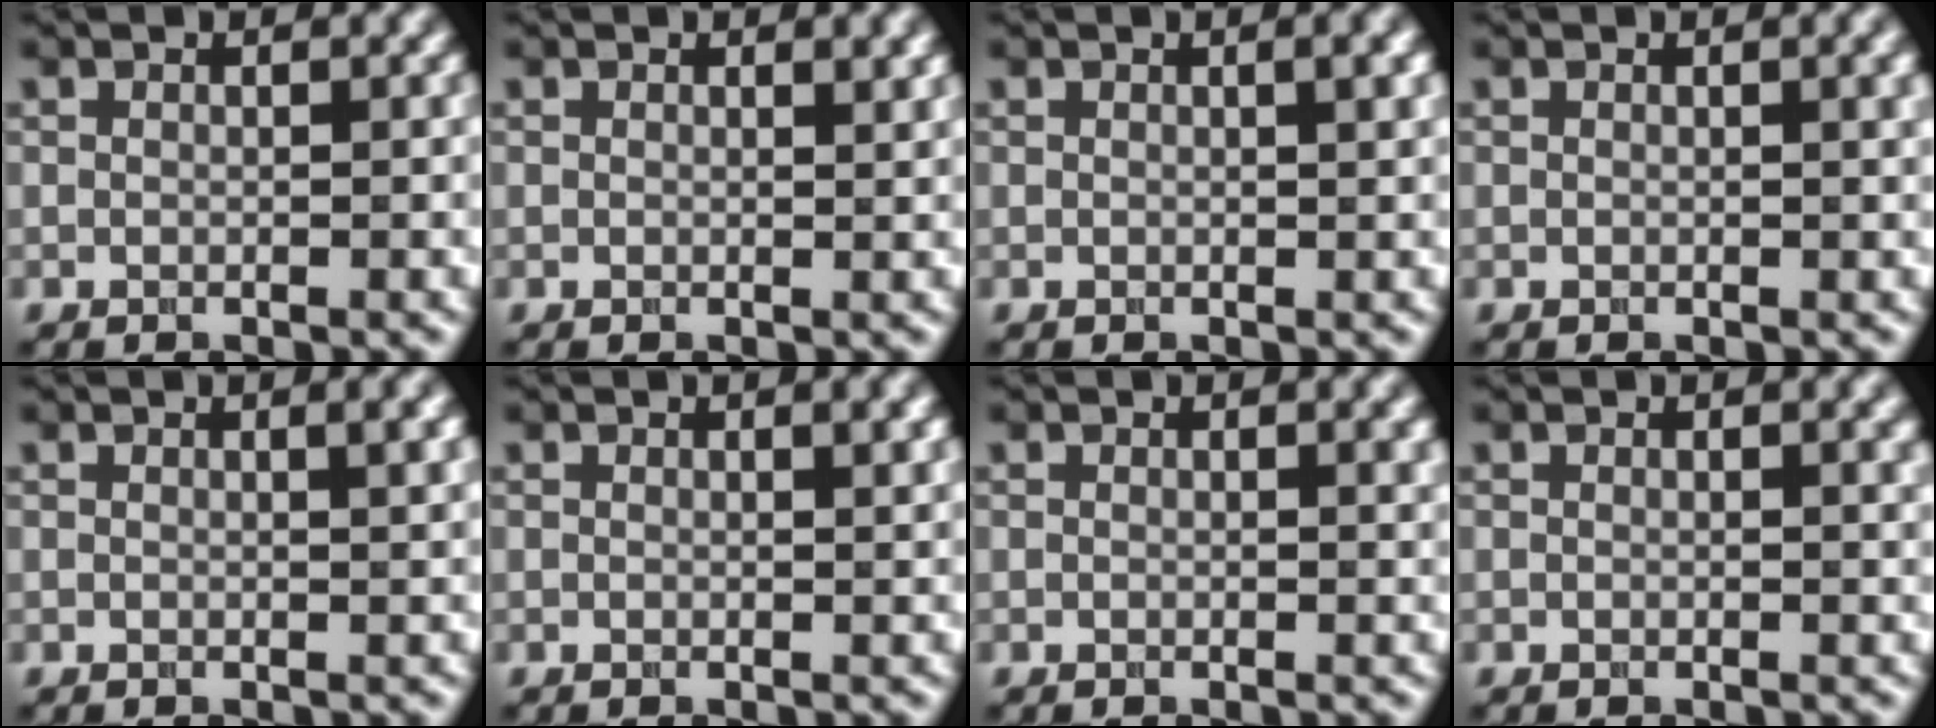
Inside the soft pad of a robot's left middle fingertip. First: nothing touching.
{"total": 1.0, "force": [0.6, 0.2, 0.7], "torque": [-0.008, 0.000, 0.009]}
{"total": 1.9, "force": [0.6, 0.5, 1.7], "torque": [-0.019, 0.005, 0.006]}
{"total": 1.5, "force": [0.5, 0.4, 1.3], "torque": [-0.015, 0.004, 0.005]}
{"total": 2.1, "force": [0.8, 0.6, 1.8], "torque": [-0.017, 0.005, 0.007]}
{"total": 1.3, "force": [0.6, 0.3, 1.0], "torque": [-0.013, 0.002, 0.009]}
{"total": 0.9, "force": [0.4, 0.2, 0.8], "torque": [-0.005, 0.002, 0.005]}
{"total": 1.0, "force": [0.4, 0.3, 0.8], "torque": [-0.005, 0.003, 0.005]}